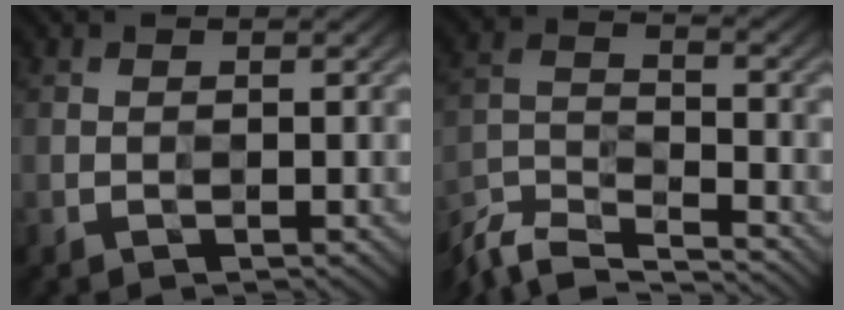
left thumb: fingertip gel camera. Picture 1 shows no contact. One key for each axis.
{"total": 6.8, "fx": -6.3, "fy": 1.1, "fz": 2.1, "tx": -0.057, "ty": -0.015, "tz": -0.131}